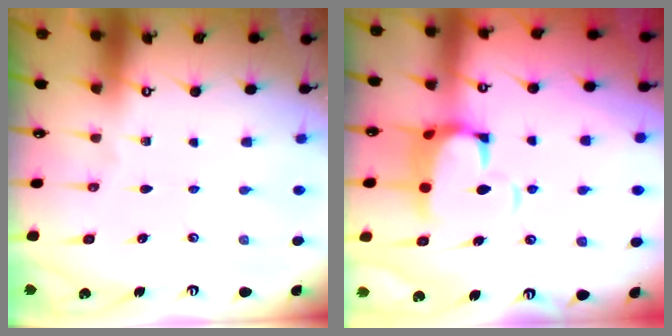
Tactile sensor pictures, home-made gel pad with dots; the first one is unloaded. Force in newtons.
{"total": 5.8, "press": 5.6, "slide": 1.4}